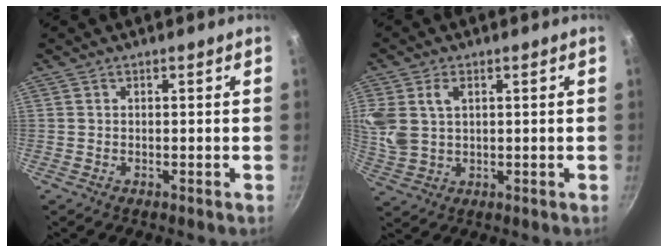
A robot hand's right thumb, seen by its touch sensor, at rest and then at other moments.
{"total": 9.1, "force": [2.8, 6.3, 6.0], "torque": [-0.123, -0.002, 0.060]}